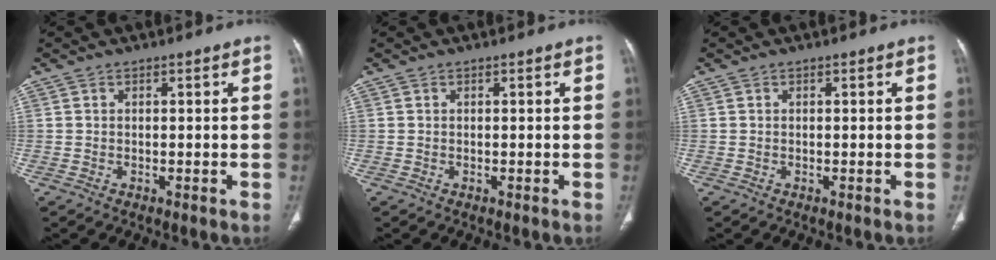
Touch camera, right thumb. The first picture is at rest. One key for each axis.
{"total": 0.0}
{"total": 0.0}